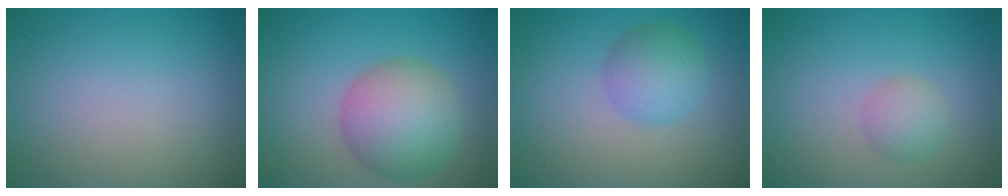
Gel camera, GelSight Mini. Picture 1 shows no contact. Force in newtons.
{"total": 6.8, "press": 6.8, "slide": 0.2}
{"total": 3.4, "press": 3.4, "slide": 0.1}
{"total": 1.9, "press": 1.9, "slide": 0.0}